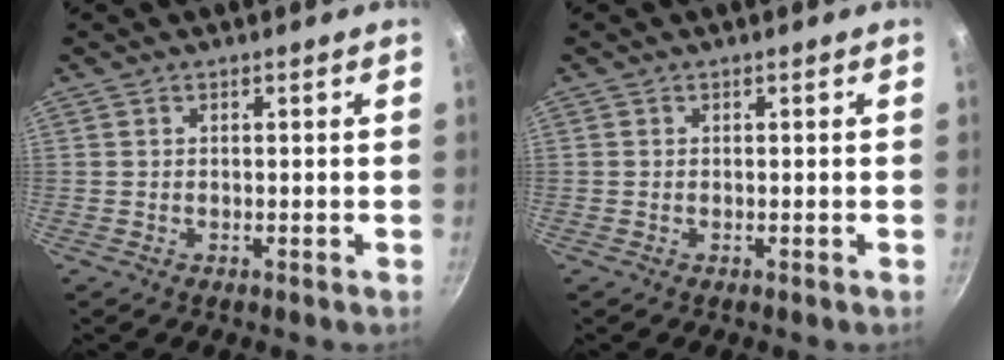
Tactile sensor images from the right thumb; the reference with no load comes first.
{"total": 0.0}